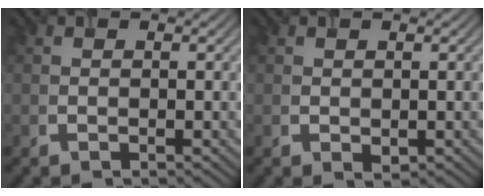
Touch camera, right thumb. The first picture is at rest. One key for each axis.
{"total": 0.8, "fx": 0.1, "fy": 0.5, "fz": 0.6, "tx": -0.009, "ty": -0.005, "tz": 0.006}